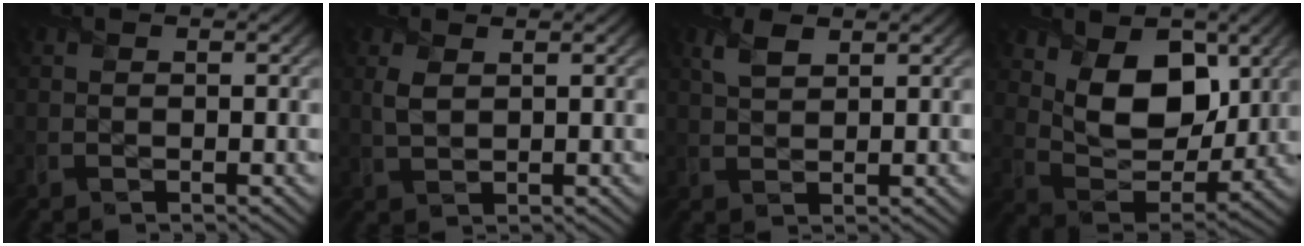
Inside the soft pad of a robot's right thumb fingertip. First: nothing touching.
{"total": 2.4, "force": [1.1, 1.2, 1.8], "torque": [-0.051, 0.000, 0.024]}
{"total": 2.7, "force": [1.7, 1.3, 1.6], "torque": [-0.042, 0.000, 0.036]}
{"total": 10.8, "force": [4.0, 6.9, 7.2], "torque": [-0.144, -0.015, 0.068]}